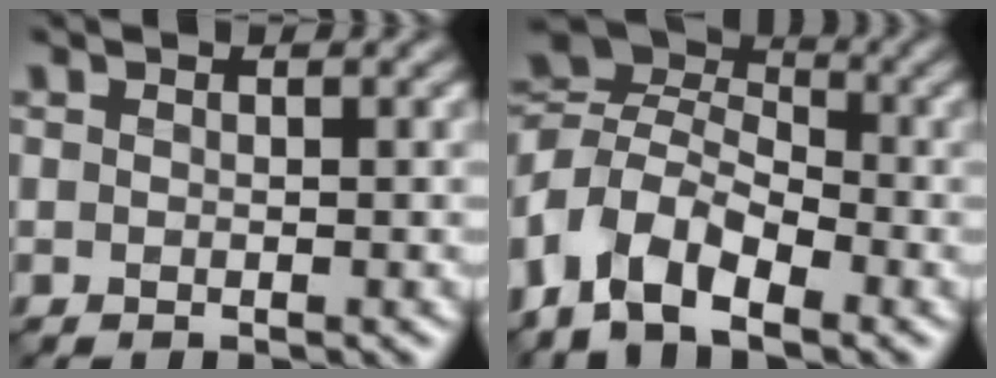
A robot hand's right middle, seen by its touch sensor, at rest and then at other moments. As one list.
[{"total": 9.5, "force": [-3.9, 6.0, 6.3], "torque": [-0.132, -0.003, -0.079]}]